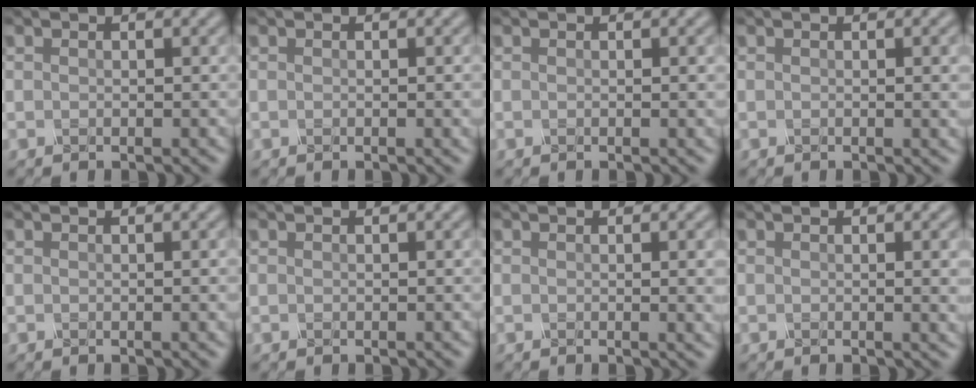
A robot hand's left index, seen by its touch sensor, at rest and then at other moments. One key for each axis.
{"total": 0.9, "fx": -0.1, "fy": 0.3, "fz": 0.8, "tx": -0.006, "ty": 0.001, "tz": -0.004}
{"total": 0.9, "fx": 0.0, "fy": 0.3, "fz": 0.8, "tx": -0.006, "ty": 0.001, "tz": -0.002}
{"total": 2.4, "fx": 0.2, "fy": 0.8, "fz": 2.3, "tx": -0.019, "ty": 0.003, "tz": -0.001}
{"total": 1.0, "fx": -0.1, "fy": 0.4, "fz": 0.9, "tx": -0.007, "ty": 0.002, "tz": -0.004}
{"total": 0.0}
{"total": 2.9, "fx": 0.1, "fy": 0.9, "fz": 2.7, "tx": -0.024, "ty": 0.002, "tz": -0.001}
{"total": 2.8, "fx": 0.1, "fy": 0.9, "fz": 2.6, "tx": -0.023, "ty": 0.002, "tz": 0.000}